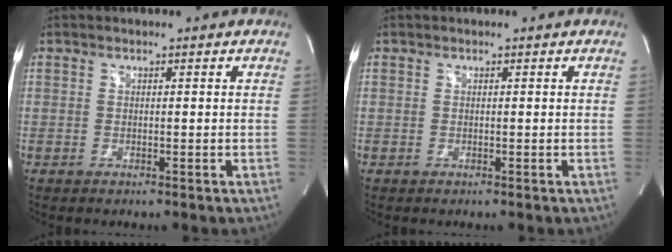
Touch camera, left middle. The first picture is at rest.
{"total": 0.0}